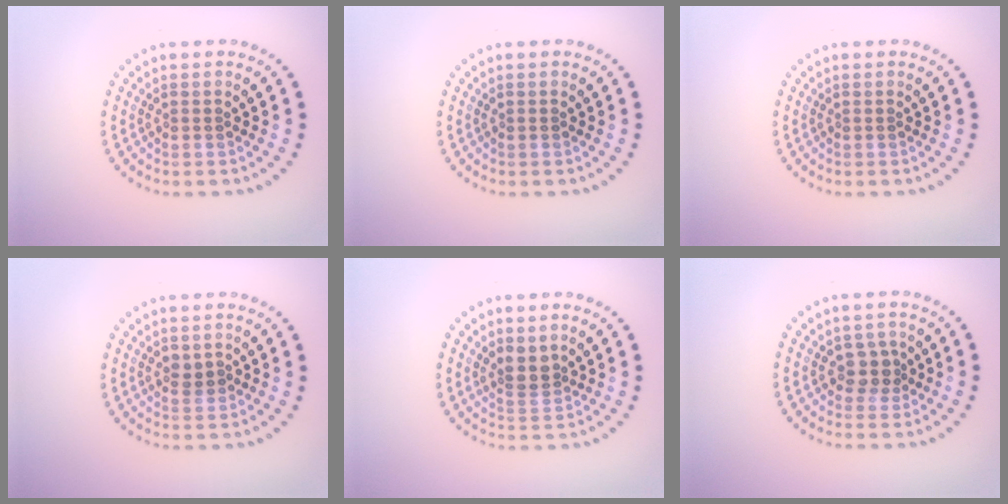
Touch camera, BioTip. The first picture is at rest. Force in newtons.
{"total": 0.0}
{"total": 0.0}
{"total": 1.2, "press": 1.1, "slide": 0.4}
{"total": 2.1, "press": 1.6, "slide": 1.2}
{"total": 1.9, "press": 1.6, "slide": 1.0}